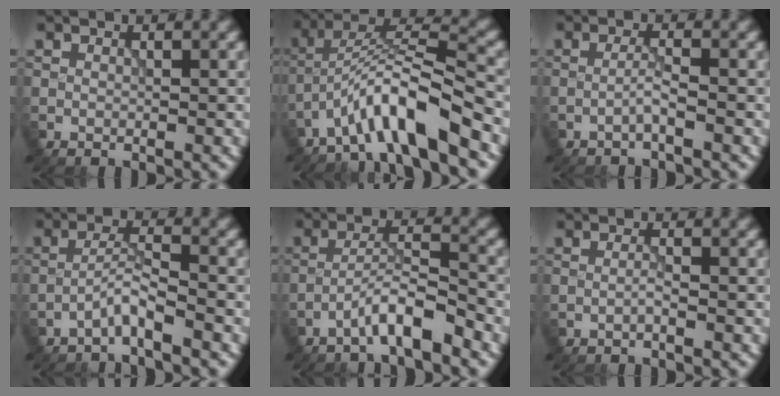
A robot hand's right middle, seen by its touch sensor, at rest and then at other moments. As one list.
[{"total": 7.4, "force": [-4.9, 1.1, 5.4], "torque": [-0.089, 0.017, -0.090]}, {"total": 1.4, "force": [-0.9, -0.1, 1.0], "torque": [-0.020, 0.009, -0.021]}, {"total": 2.5, "force": [-2.0, 0.0, 1.4], "torque": [-0.029, 0.013, -0.046]}, {"total": 4.1, "force": [-3.0, 0.4, 2.7], "torque": [-0.050, 0.017, -0.061]}, {"total": 0.8, "force": [-0.5, 0.0, 0.6], "torque": [-0.013, 0.004, -0.012]}]